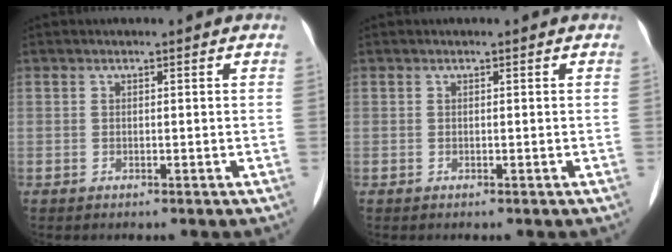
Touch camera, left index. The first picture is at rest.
{"total": 0.0}